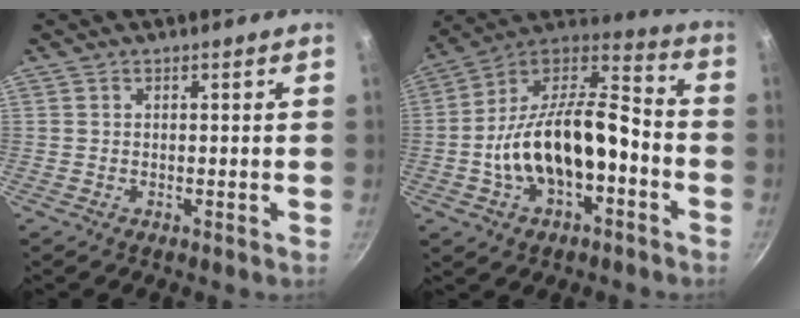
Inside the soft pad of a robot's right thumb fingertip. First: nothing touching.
{"total": 20.7, "force": [-4.9, 10.9, 16.9], "torque": [-0.280, 0.058, -0.094]}